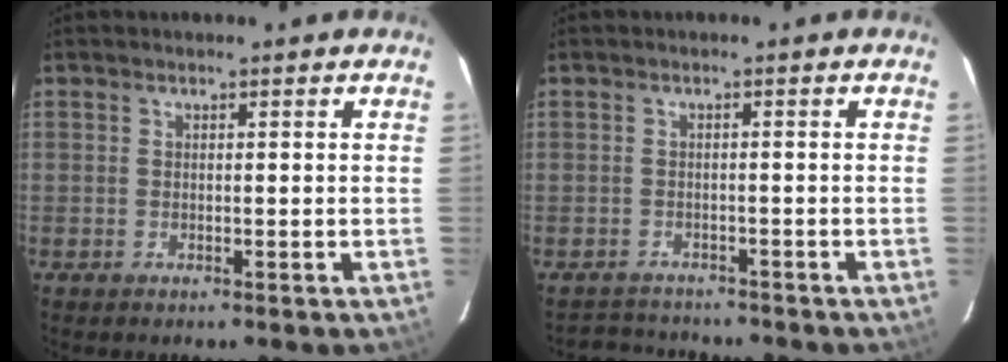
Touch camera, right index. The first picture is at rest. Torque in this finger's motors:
{"motor_torque": [-0.47, -0.05, -1.06, -0.21]}